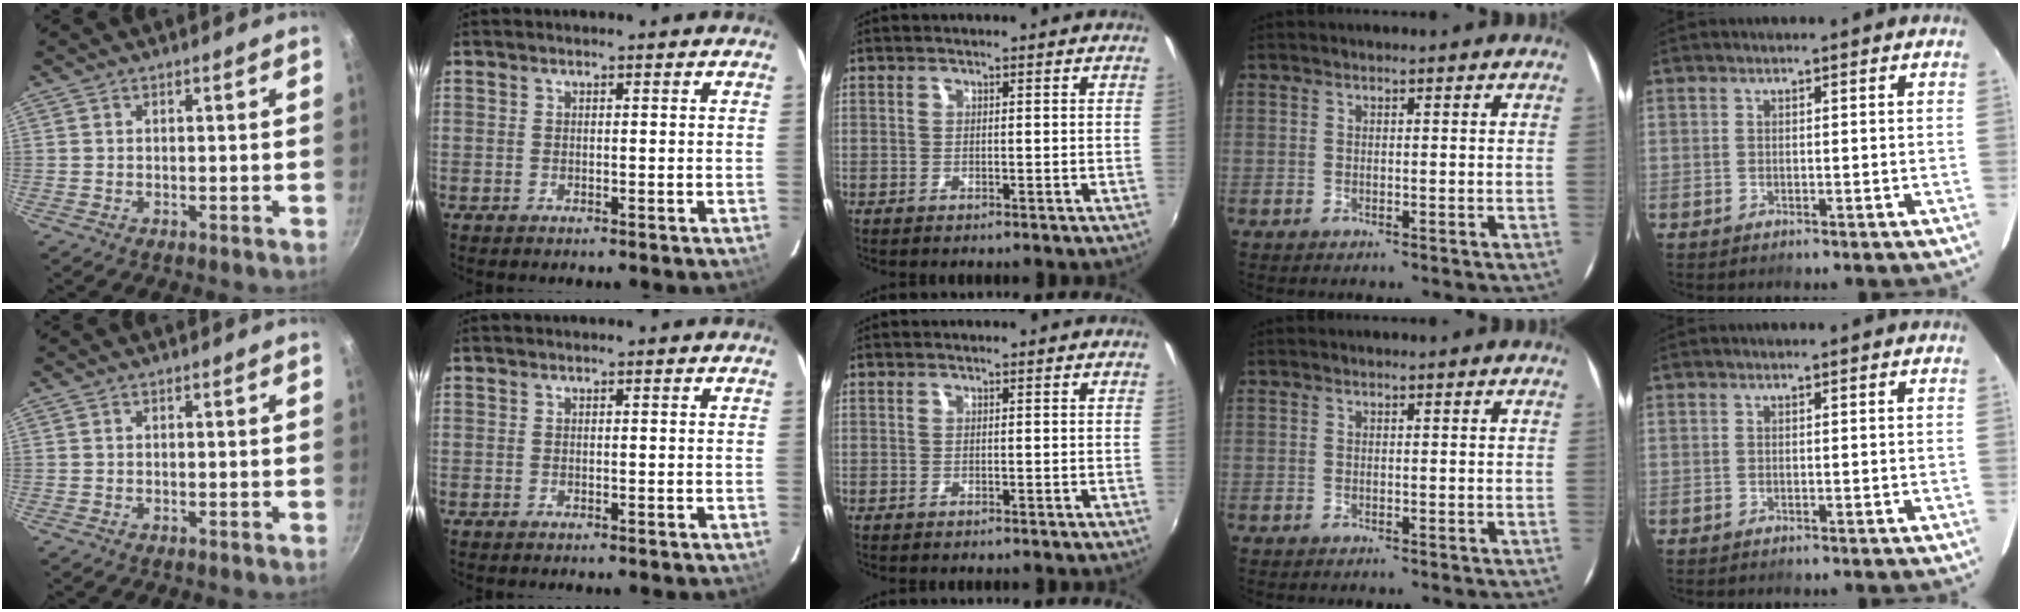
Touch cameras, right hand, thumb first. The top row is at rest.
{}